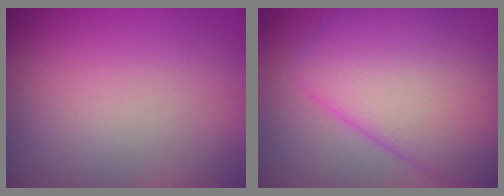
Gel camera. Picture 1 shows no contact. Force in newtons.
{"total": 11.3, "press": 11.3, "slide": 0.3}